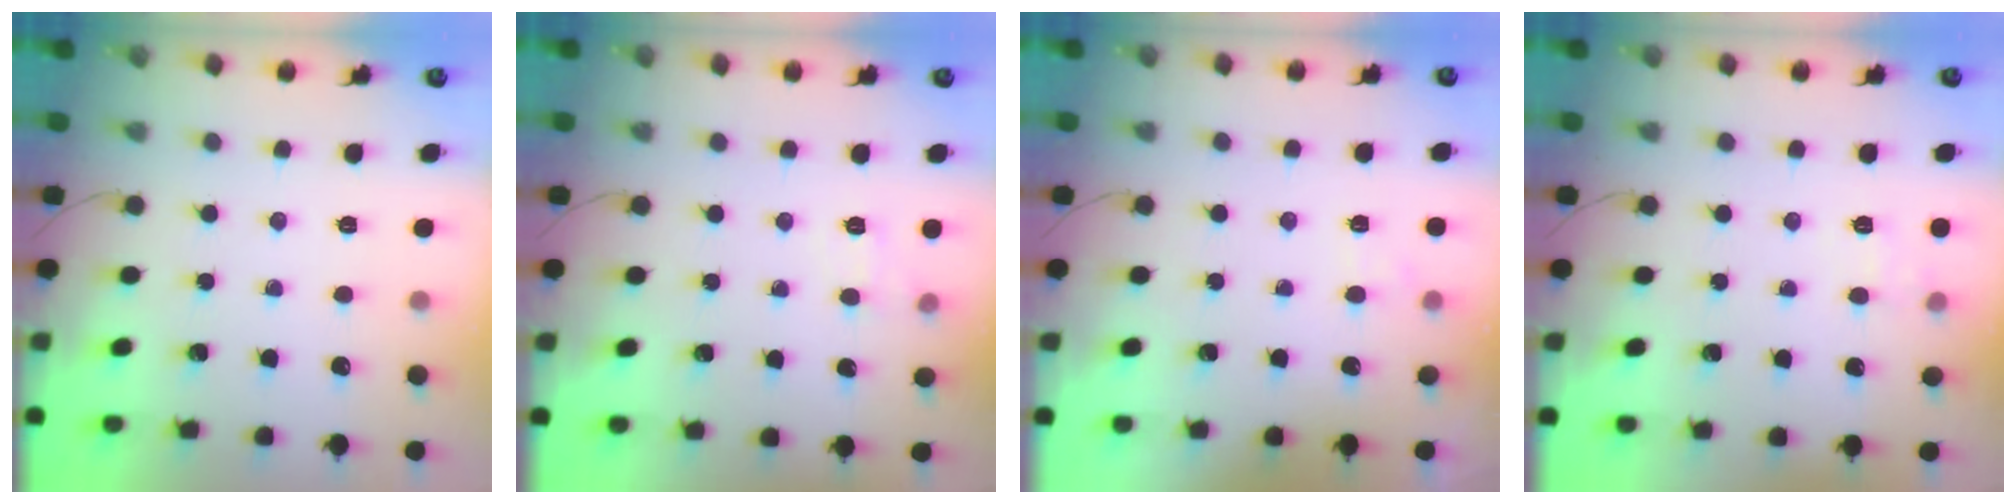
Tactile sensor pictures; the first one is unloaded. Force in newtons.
{"total": 5.6, "press": 5.3, "slide": 1.8}
{"total": 5.7, "press": 5.6, "slide": 1.2}
{"total": 6.9, "press": 6.7, "slide": 1.6}